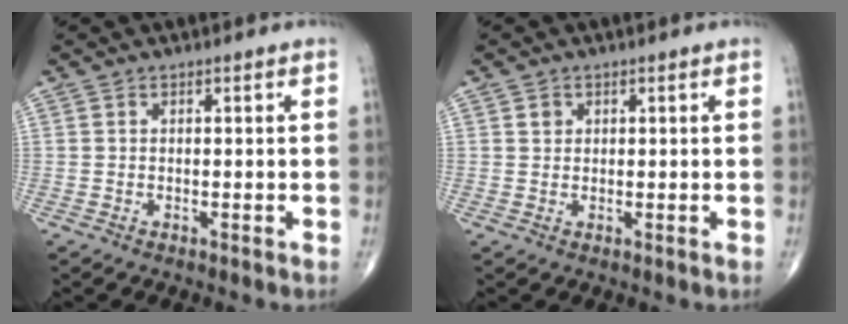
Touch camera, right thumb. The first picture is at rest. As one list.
[{"total": 1.3, "force": [0.6, 1.2, 0.4], "torque": [0.001, -0.001, 0.007]}]